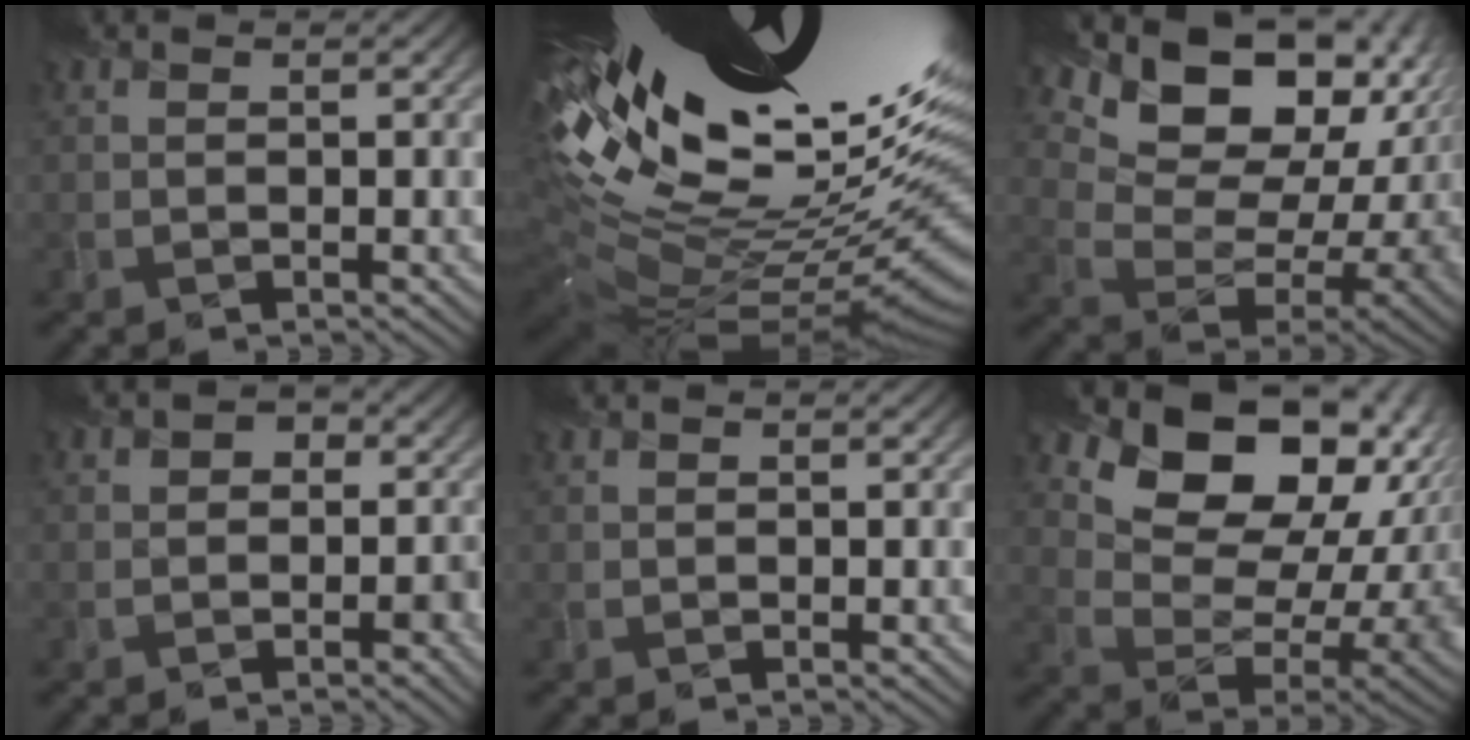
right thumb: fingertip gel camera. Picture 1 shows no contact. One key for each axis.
{"total": 21.3, "fx": 7.9, "fy": 7.5, "fz": 18.3, "tx": -0.301, "ty": 0.007, "tz": 0.157}
{"total": 17.2, "fx": 9.6, "fy": 10.0, "fz": 10.2, "tx": -0.202, "ty": 0.023, "tz": 0.161}
{"total": 2.7, "fx": -1.3, "fy": 2.1, "fz": 1.0, "tx": -0.002, "ty": -0.002, "tz": -0.026}
{"total": 0.0}
{"total": 17.8, "fx": 10.0, "fy": 10.8, "fz": 10.1, "tx": -0.160, "ty": 0.022, "tz": 0.170}